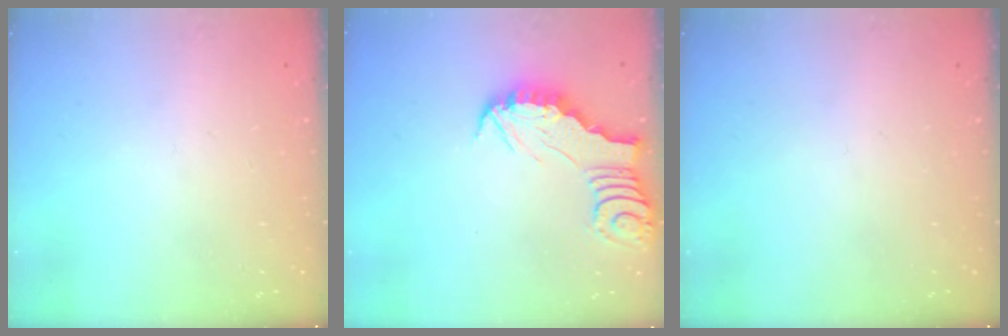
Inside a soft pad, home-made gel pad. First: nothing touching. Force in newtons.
{"total": 3.0, "press": 3.0, "slide": 0.3}
{"total": 0.0}